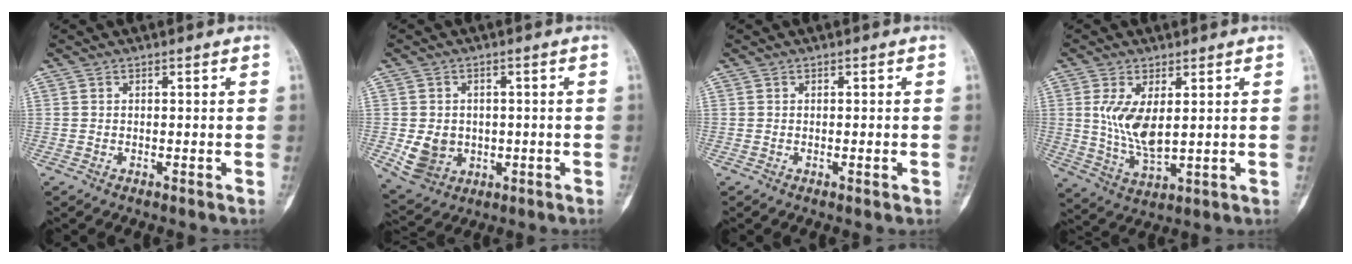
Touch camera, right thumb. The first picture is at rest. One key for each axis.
{"total": 7.2, "fx": -0.7, "fy": 6.2, "fz": 3.6, "tx": -0.045, "ty": 0.001, "tz": 0.006}
{"total": 0.9, "fx": -0.3, "fy": 0.1, "fz": 0.8, "tx": -0.006, "ty": -0.002, "tz": -0.003}
{"total": 8.8, "fx": 1.7, "fy": 3.8, "fz": 7.7, "tx": -0.147, "ty": -0.023, "tz": 0.043}